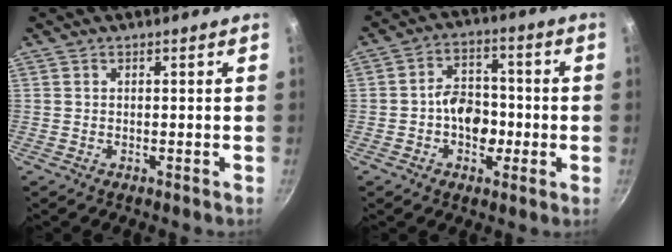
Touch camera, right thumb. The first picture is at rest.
{"total": 8.6, "force": [-1.6, 6.2, 5.8], "torque": [-0.054, 0.018, -0.034]}